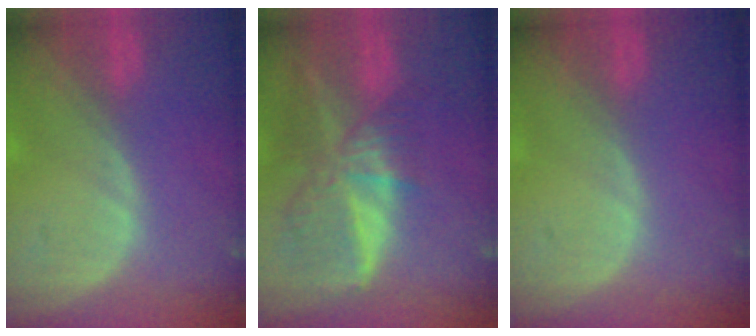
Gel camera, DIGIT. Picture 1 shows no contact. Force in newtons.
{"total": 9.3, "press": 8.1, "slide": 4.7}
{"total": 0.0}